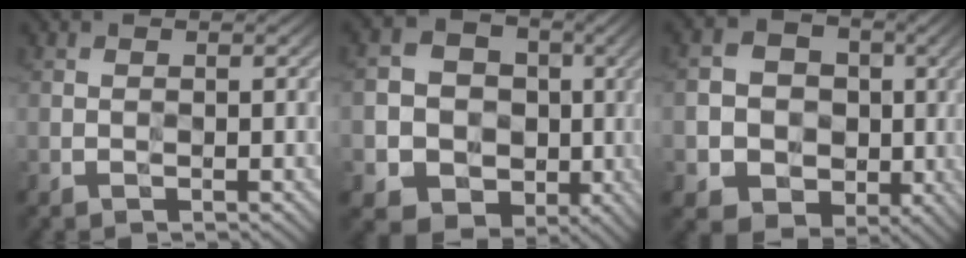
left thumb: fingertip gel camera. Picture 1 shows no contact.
{"total": 13.7, "force": [-3.0, 12.0, 5.9], "torque": [-0.153, -0.034, -0.060]}
{"total": 11.3, "force": [-2.3, 9.9, 5.1], "torque": [-0.126, -0.029, -0.052]}